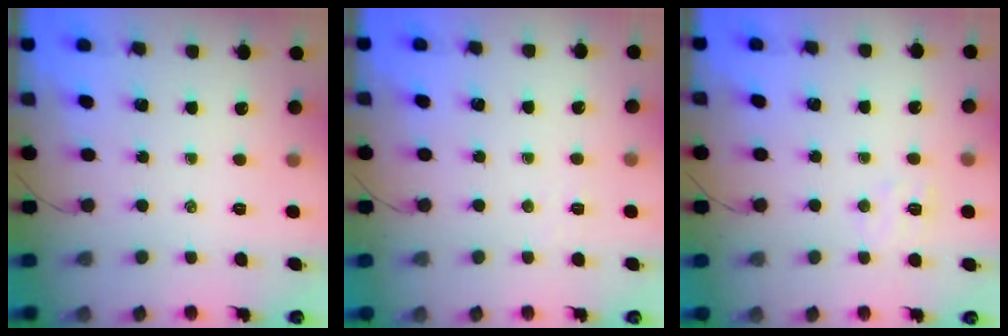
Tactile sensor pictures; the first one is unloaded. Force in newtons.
{"total": 1.9, "press": 1.8, "slide": 0.6}
{"total": 5.2, "press": 5.1, "slide": 1.2}